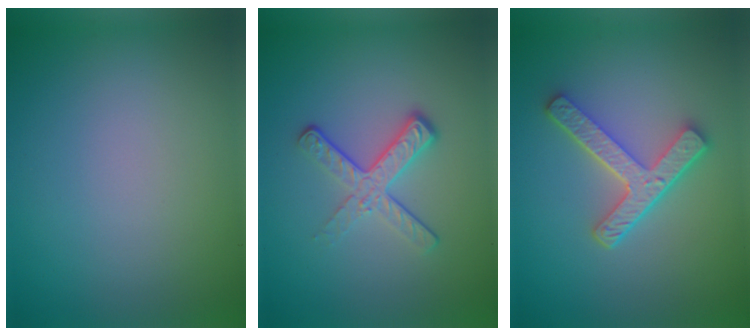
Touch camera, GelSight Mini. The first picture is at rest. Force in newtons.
{"total": 3.5, "press": 2.4, "slide": 2.6}
{"total": 4.5, "press": 3.5, "slide": 2.8}